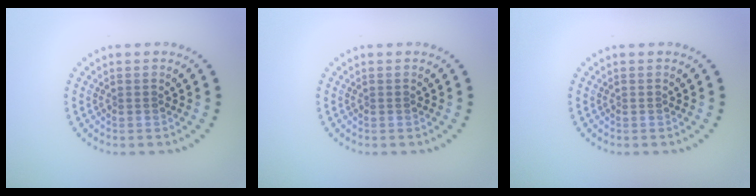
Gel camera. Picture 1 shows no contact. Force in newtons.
{"total": 0.0}
{"total": 0.0}